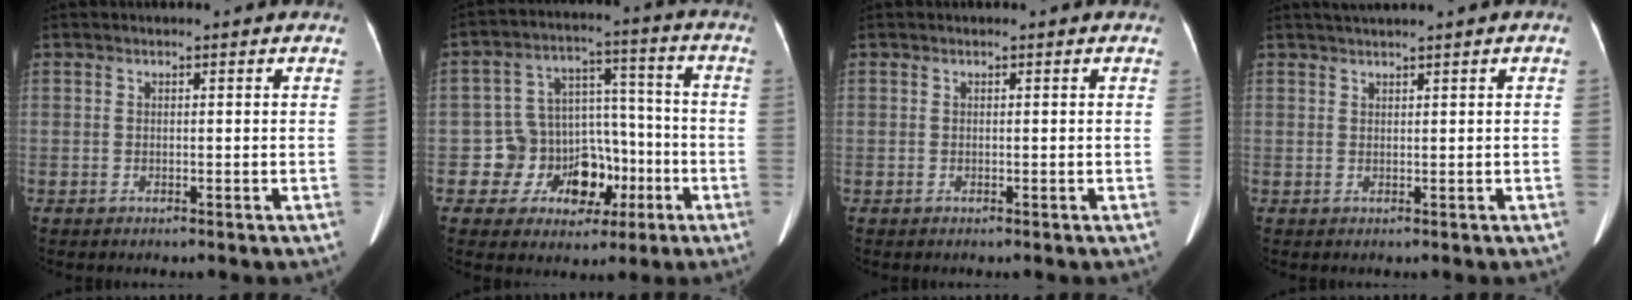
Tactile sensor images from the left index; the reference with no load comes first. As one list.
[{"total": 10.3, "force": [-3.9, 8.6, 4.0], "torque": [-0.044, 0.043, -0.049]}, {"total": 0.0}, {"total": 1.9, "force": [1.3, -0.3, 1.3], "torque": [-0.029, 0.015, 0.029]}]